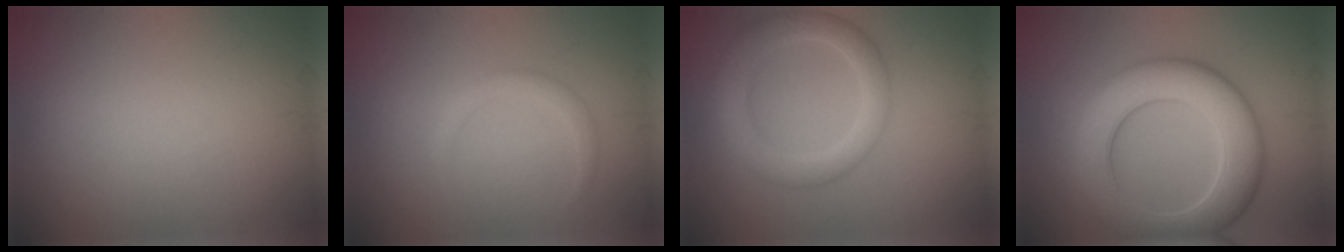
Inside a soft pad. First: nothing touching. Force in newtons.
{"total": 1.5, "press": 1.5, "slide": 0.1}
{"total": 4.7, "press": 4.7, "slide": 0.1}
{"total": 9.1, "press": 9.1, "slide": 0.4}